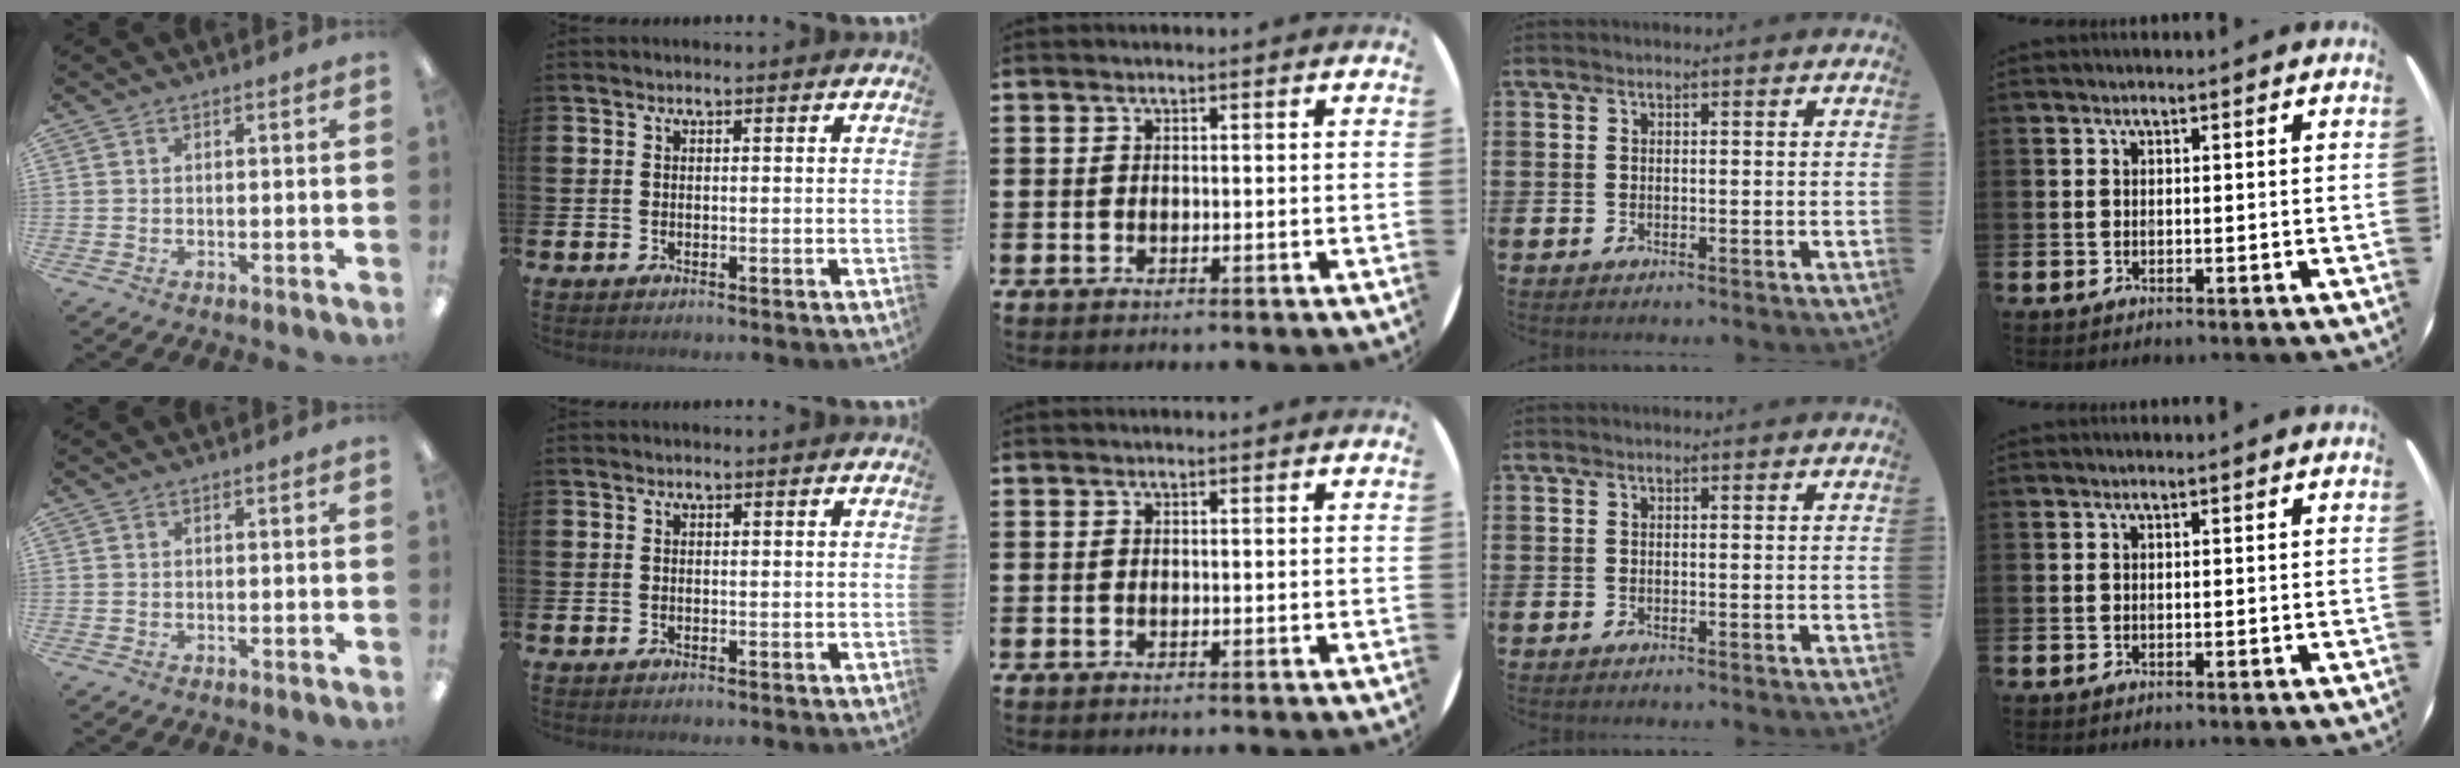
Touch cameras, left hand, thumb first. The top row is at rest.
{}